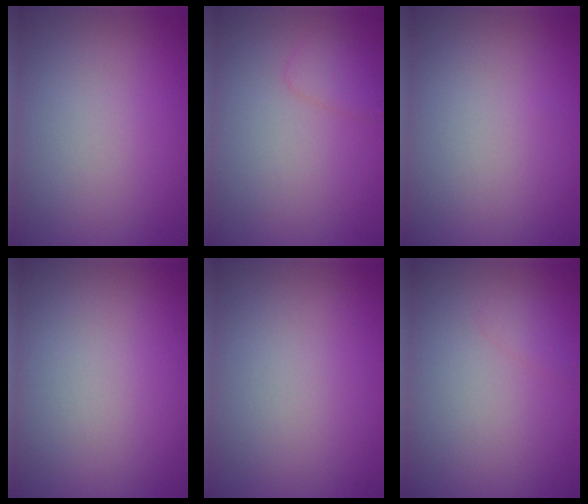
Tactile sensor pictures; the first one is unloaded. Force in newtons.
{"total": 1.4, "press": 1.4, "slide": 0.1}
{"total": 0.0}
{"total": 0.0}
{"total": 0.0}
{"total": 0.8, "press": 0.8, "slide": 0.0}